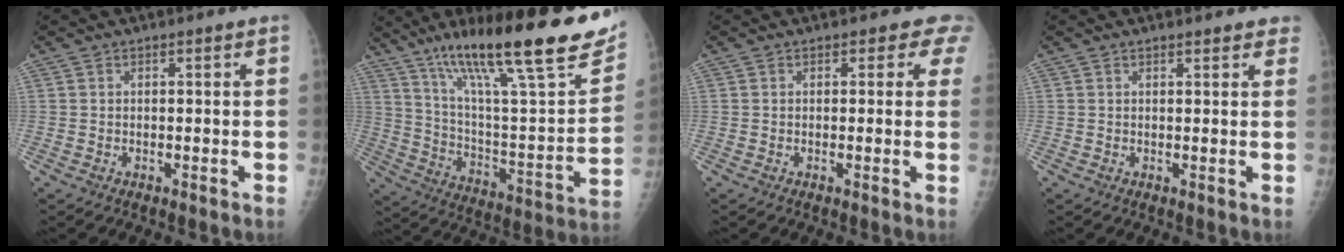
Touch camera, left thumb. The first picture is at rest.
{"total": 30.5, "force": [19.1, 6.4, 22.9], "torque": [-0.331, -0.042, 0.313]}
{"total": 3.0, "force": [2.1, 1.9, 0.9], "torque": [0.020, -0.008, 0.003]}
{"total": 3.0, "force": [2.7, 1.1, 0.9], "torque": [0.014, -0.005, 0.022]}